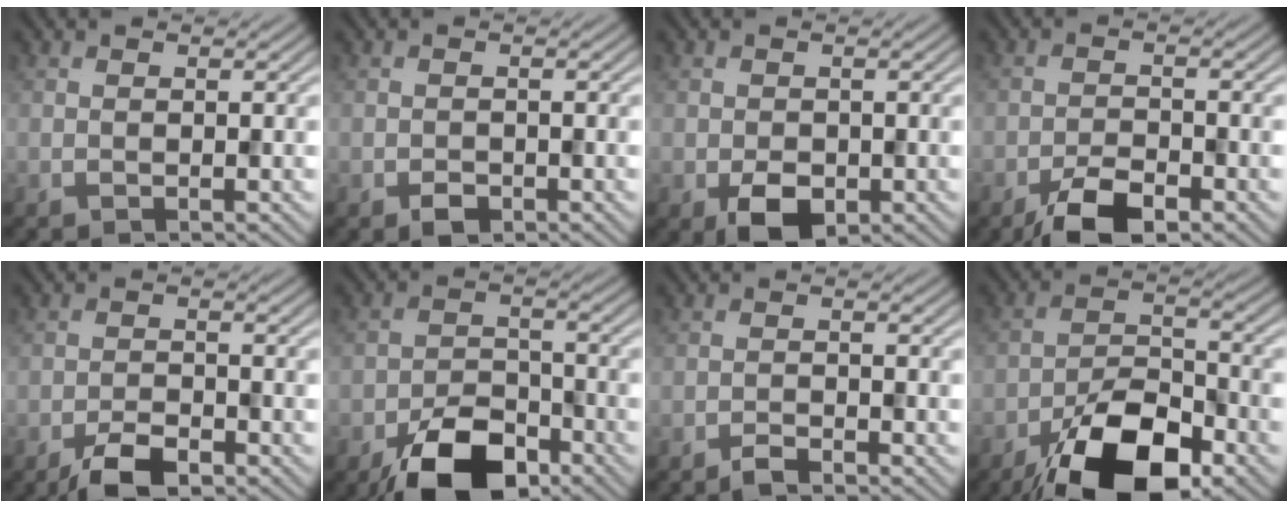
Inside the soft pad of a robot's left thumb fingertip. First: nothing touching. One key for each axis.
{"total": 1.7, "fx": -1.0, "fy": 1.1, "fz": 0.8, "tx": -0.015, "ty": -0.004, "tz": -0.020}
{"total": 3.9, "fx": -1.4, "fy": 2.7, "fz": 2.4, "tx": -0.050, "ty": -0.016, "tz": -0.026}
{"total": 5.3, "fx": -3.5, "fy": 2.0, "fz": 3.4, "tx": -0.059, "ty": -0.001, "tz": -0.066}
{"total": 4.3, "fx": -3.0, "fy": 1.7, "fz": 2.6, "tx": -0.043, "ty": -0.002, "tz": -0.058}
{"total": 9.4, "fx": -6.1, "fy": 4.6, "fz": 5.4, "tx": -0.088, "ty": -0.008, "tz": -0.117}
{"total": 1.6, "fx": -1.4, "fy": 0.4, "fz": 0.8, "tx": -0.014, "ty": 0.001, "tz": -0.029}
{"total": 13.7, "fx": -8.7, "fy": 5.4, "fz": 9.0, "tx": -0.163, "ty": -0.006, "tz": -0.164}